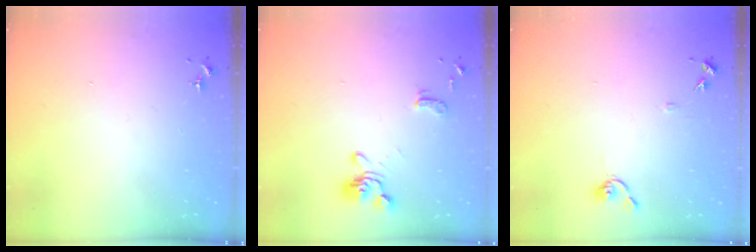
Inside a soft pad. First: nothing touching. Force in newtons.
{"total": 11.5, "press": 11.4, "slide": 1.1}
{"total": 6.2, "press": 6.2, "slide": 0.6}